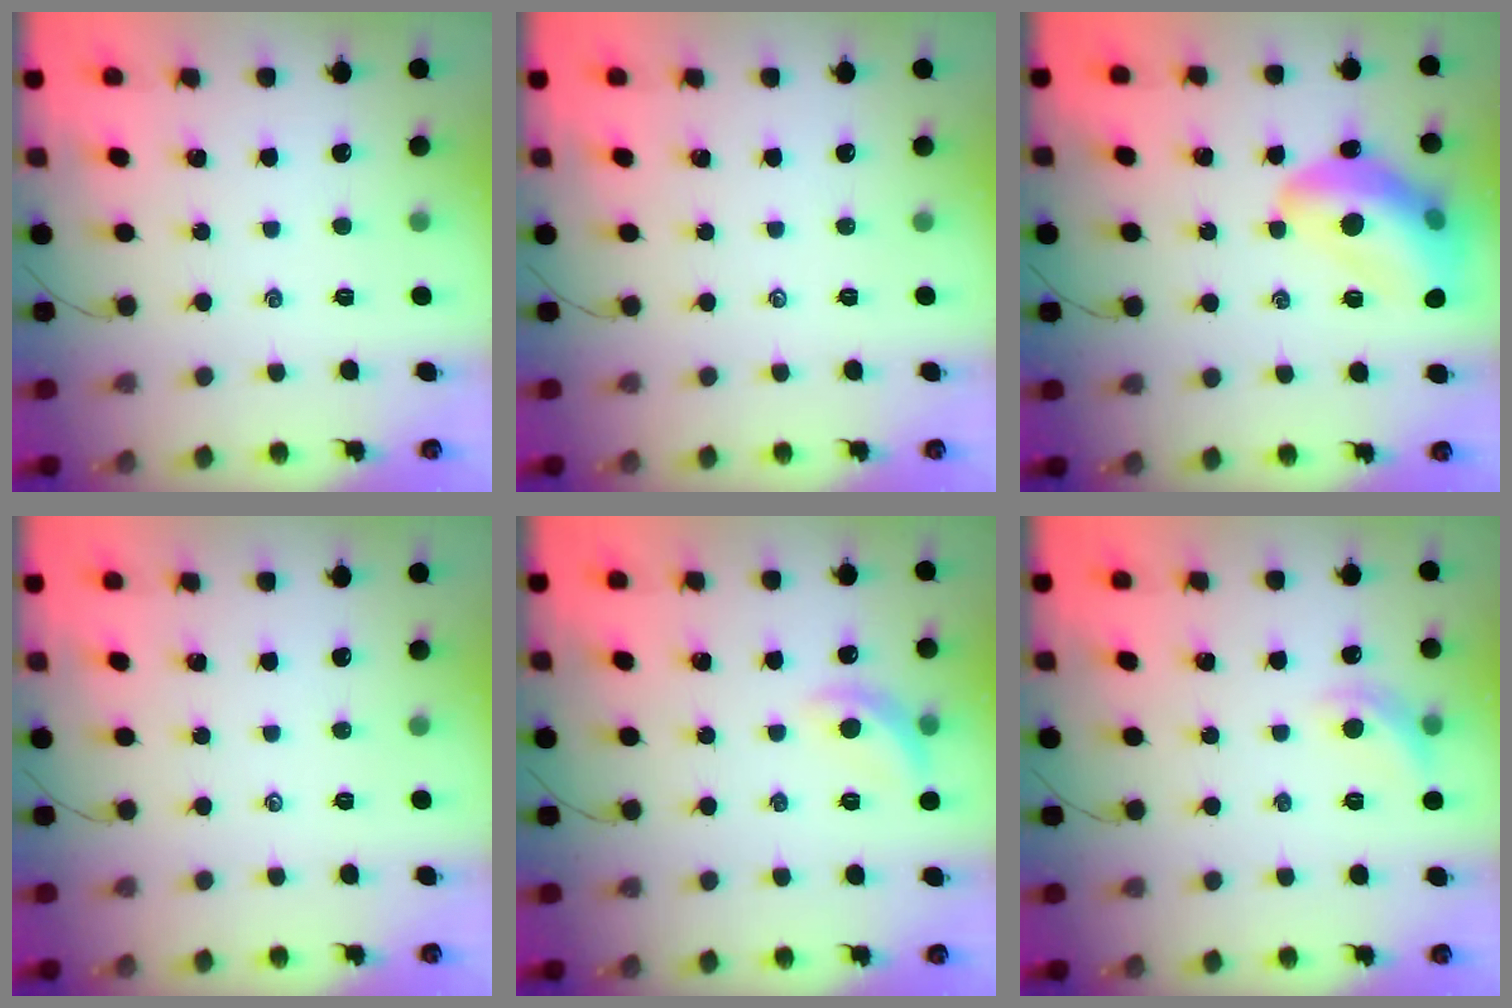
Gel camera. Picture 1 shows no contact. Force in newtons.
{"total": 0.0}
{"total": 16.4, "press": 16.3, "slide": 1.8}
{"total": 0.0}
{"total": 8.4, "press": 8.3, "slide": 1.4}
{"total": 7.6, "press": 7.5, "slide": 1.1}